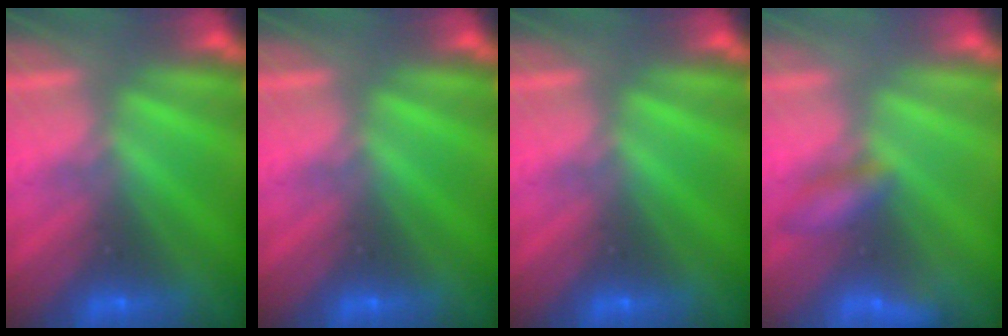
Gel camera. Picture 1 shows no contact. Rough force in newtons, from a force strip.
{"total": 0.0}
{"total": 0.0}
{"total": 2.1}